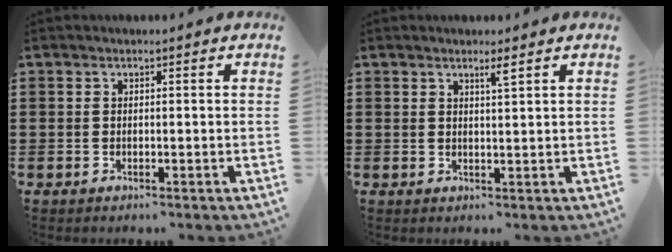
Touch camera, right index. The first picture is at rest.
{"total": 1.7, "force": [1.3, -0.1, 1.1], "torque": [-0.015, -0.005, 0.020]}